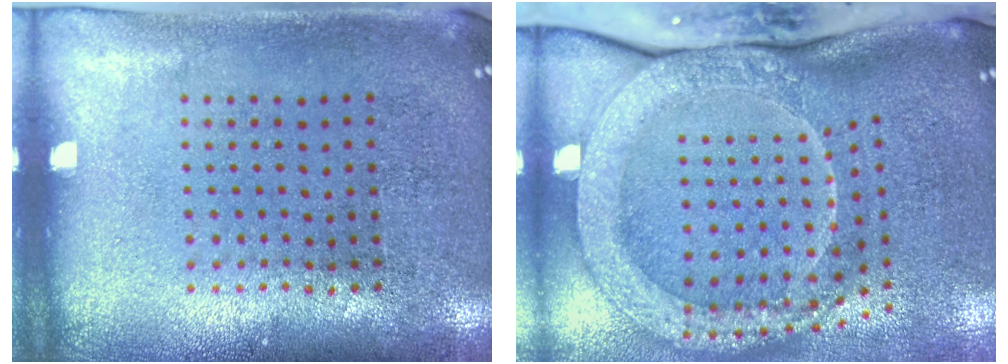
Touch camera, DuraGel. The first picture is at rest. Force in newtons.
{"total": 3.1, "press": 2.2, "slide": 2.2}